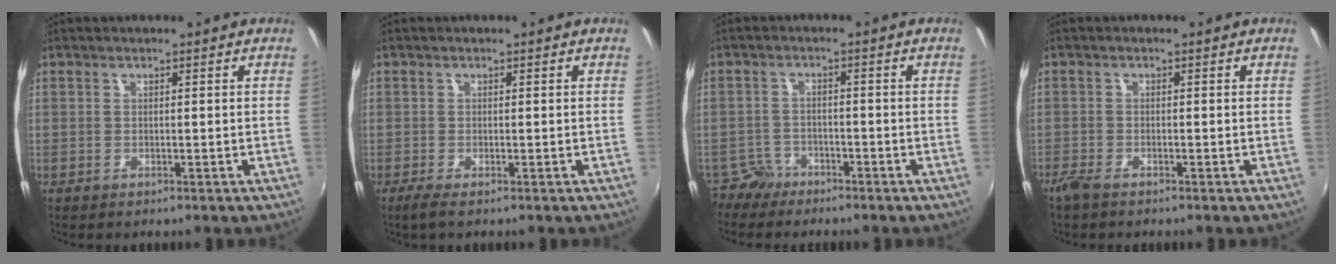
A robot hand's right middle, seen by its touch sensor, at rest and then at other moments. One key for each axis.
{"total": 1.4, "fx": -0.7, "fy": -0.2, "fz": 1.2, "tx": -0.024, "ty": -0.005, "tz": -0.015}
{"total": 3.8, "fx": -3.1, "fy": 2.2, "fz": -0.2, "tx": -0.003, "ty": 0.009, "tz": -0.061}
{"total": 2.3, "fx": -1.9, "fy": 0.5, "fz": 1.1, "tx": -0.030, "ty": -0.007, "tz": -0.039}